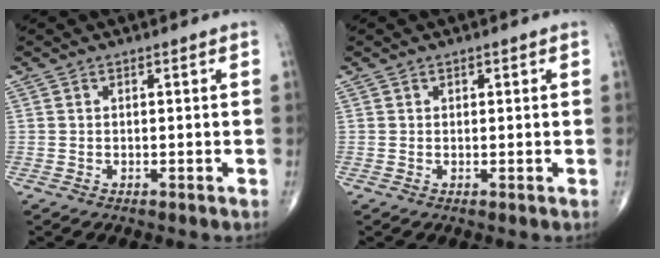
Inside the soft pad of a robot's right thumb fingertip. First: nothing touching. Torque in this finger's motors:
{"motor_torque": [0.00, -0.58, -0.41, -0.07, 0.01]}